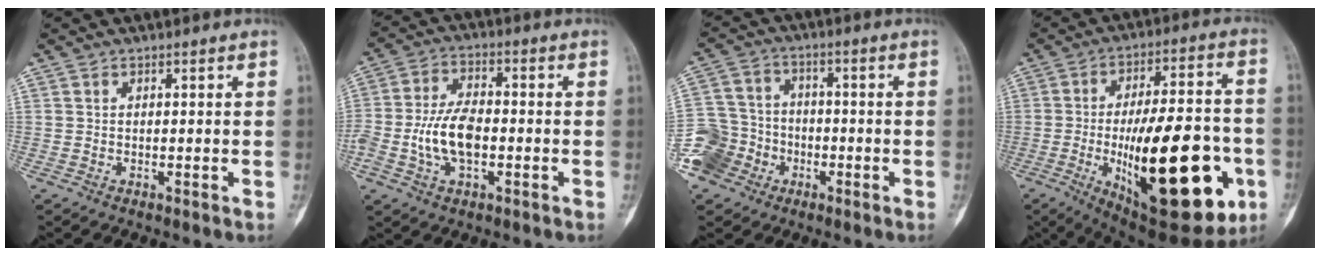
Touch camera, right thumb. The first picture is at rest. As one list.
[{"total": 9.9, "force": [-2.0, 5.5, 8.0], "torque": [-0.154, 0.020, -0.039]}, {"total": 11.6, "force": [-5.4, 9.8, 3.0], "torque": [-0.047, 0.044, -0.099]}, {"total": 30.3, "force": [-8.0, 11.4, 26.9], "torque": [-0.380, 0.003, -0.100]}]